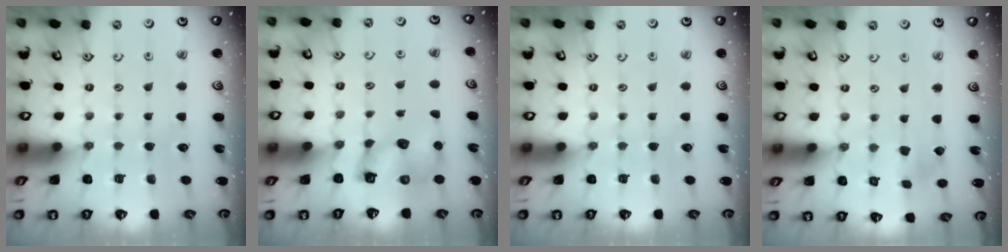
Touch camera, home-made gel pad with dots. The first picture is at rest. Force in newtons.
{"total": 9.3, "press": 9.2, "slide": 0.9}
{"total": 0.0}
{"total": 1.7, "press": 1.7, "slide": 0.2}